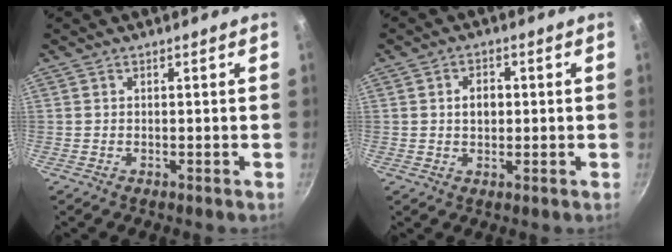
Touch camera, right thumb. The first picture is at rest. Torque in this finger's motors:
{"motor_torque": [-0.40, 0.22, 0.17, -0.03, 0.01]}